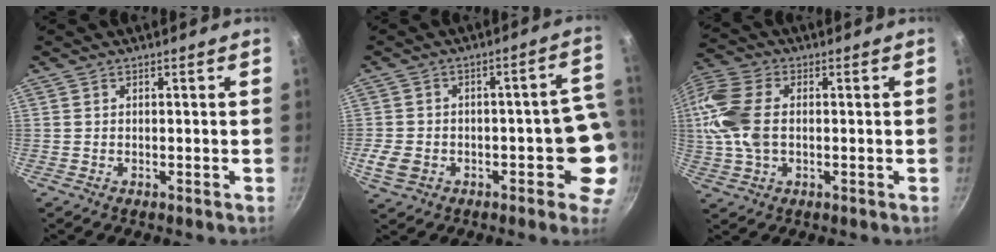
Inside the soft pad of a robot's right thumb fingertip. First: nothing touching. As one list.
[{"total": 10.7, "force": [-2.4, 7.0, 7.7], "torque": [-0.053, 0.026, -0.036]}, {"total": 14.7, "force": [0.7, 9.6, 11.1], "torque": [-0.244, 0.019, 0.002]}]